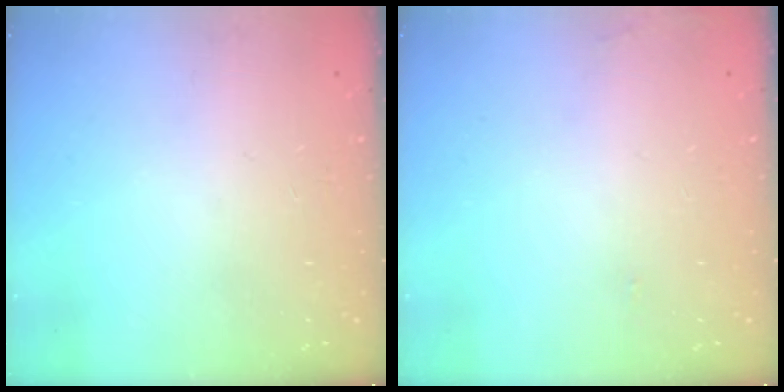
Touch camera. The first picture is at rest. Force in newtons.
{"total": 14.1, "press": 4.0, "slide": 13.5}